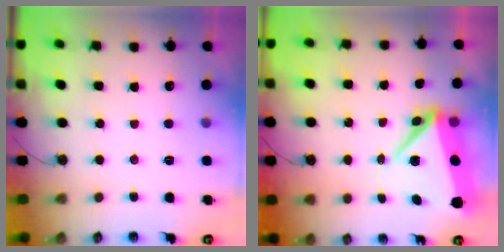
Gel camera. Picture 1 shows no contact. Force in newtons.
{"total": 9.6, "press": 9.4, "slide": 1.7}